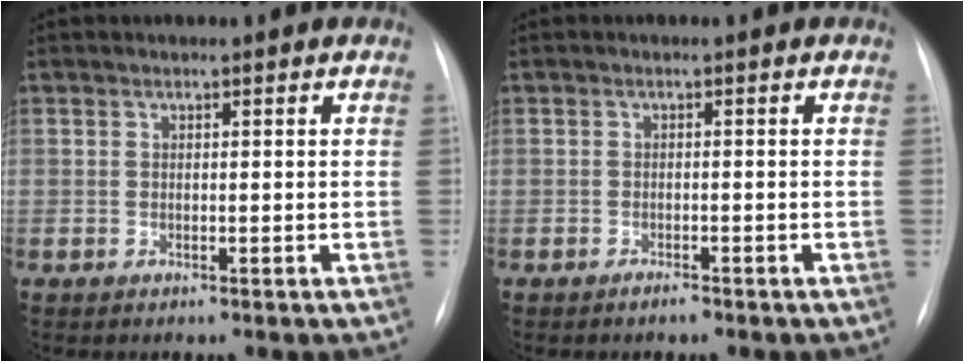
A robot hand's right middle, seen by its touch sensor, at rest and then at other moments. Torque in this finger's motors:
{"motor_torque": [0.27, -0.27, 0.03, 0.00]}